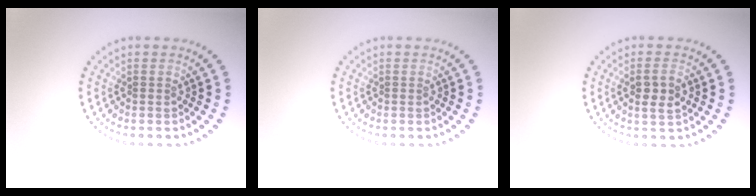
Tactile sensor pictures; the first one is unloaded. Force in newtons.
{"total": 0.0}
{"total": 2.5, "press": 2.4, "slide": 0.6}